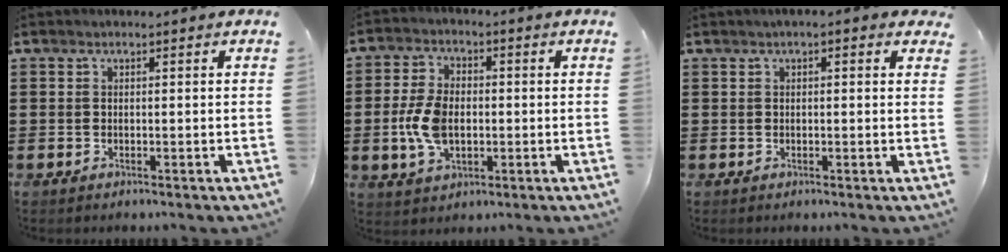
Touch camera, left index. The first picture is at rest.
{"total": 7.4, "force": [-0.8, 4.6, 5.8], "torque": [-0.140, 0.003, -0.022]}
{"total": 1.1, "force": [0.2, 0.5, 1.0], "torque": [-0.020, 0.004, 0.002]}